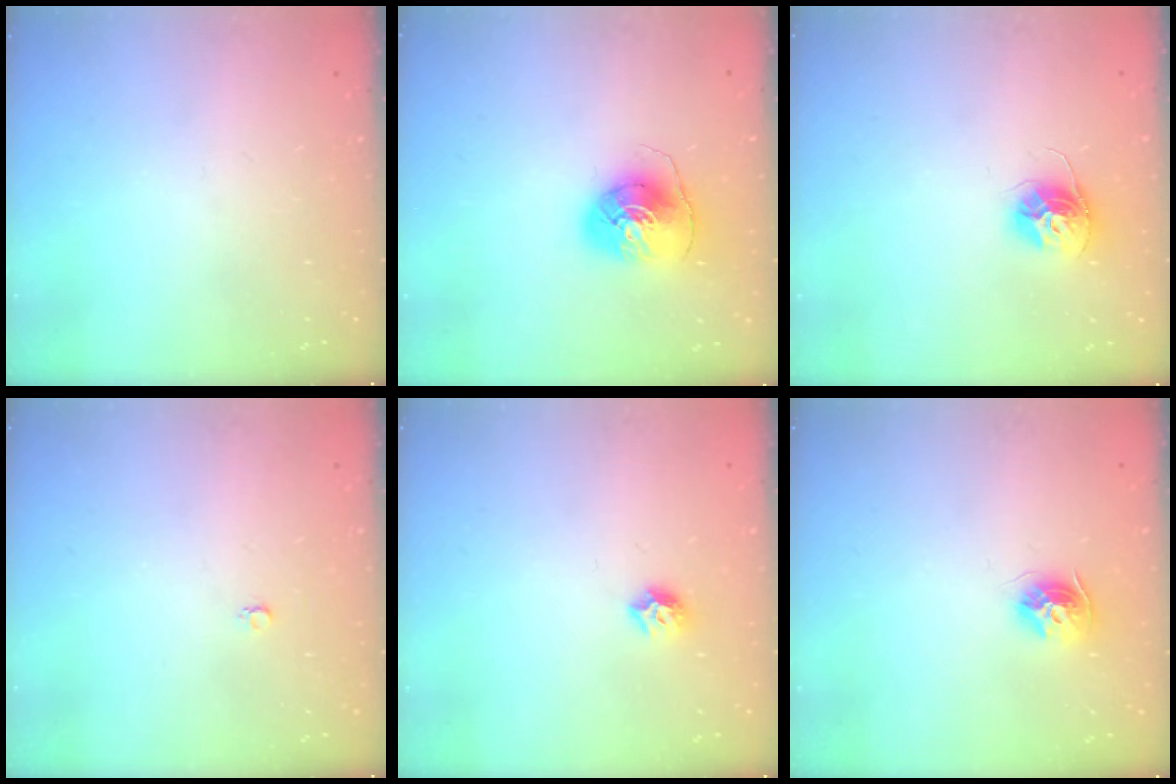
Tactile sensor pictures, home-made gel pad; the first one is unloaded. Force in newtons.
{"total": 8.1, "press": 8.0, "slide": 1.2}
{"total": 11.3, "press": 11.2, "slide": 0.8}
{"total": 2.6, "press": 2.6, "slide": 0.3}
{"total": 6.4, "press": 6.4, "slide": 0.8}
{"total": 9.5, "press": 9.5, "slide": 0.4}